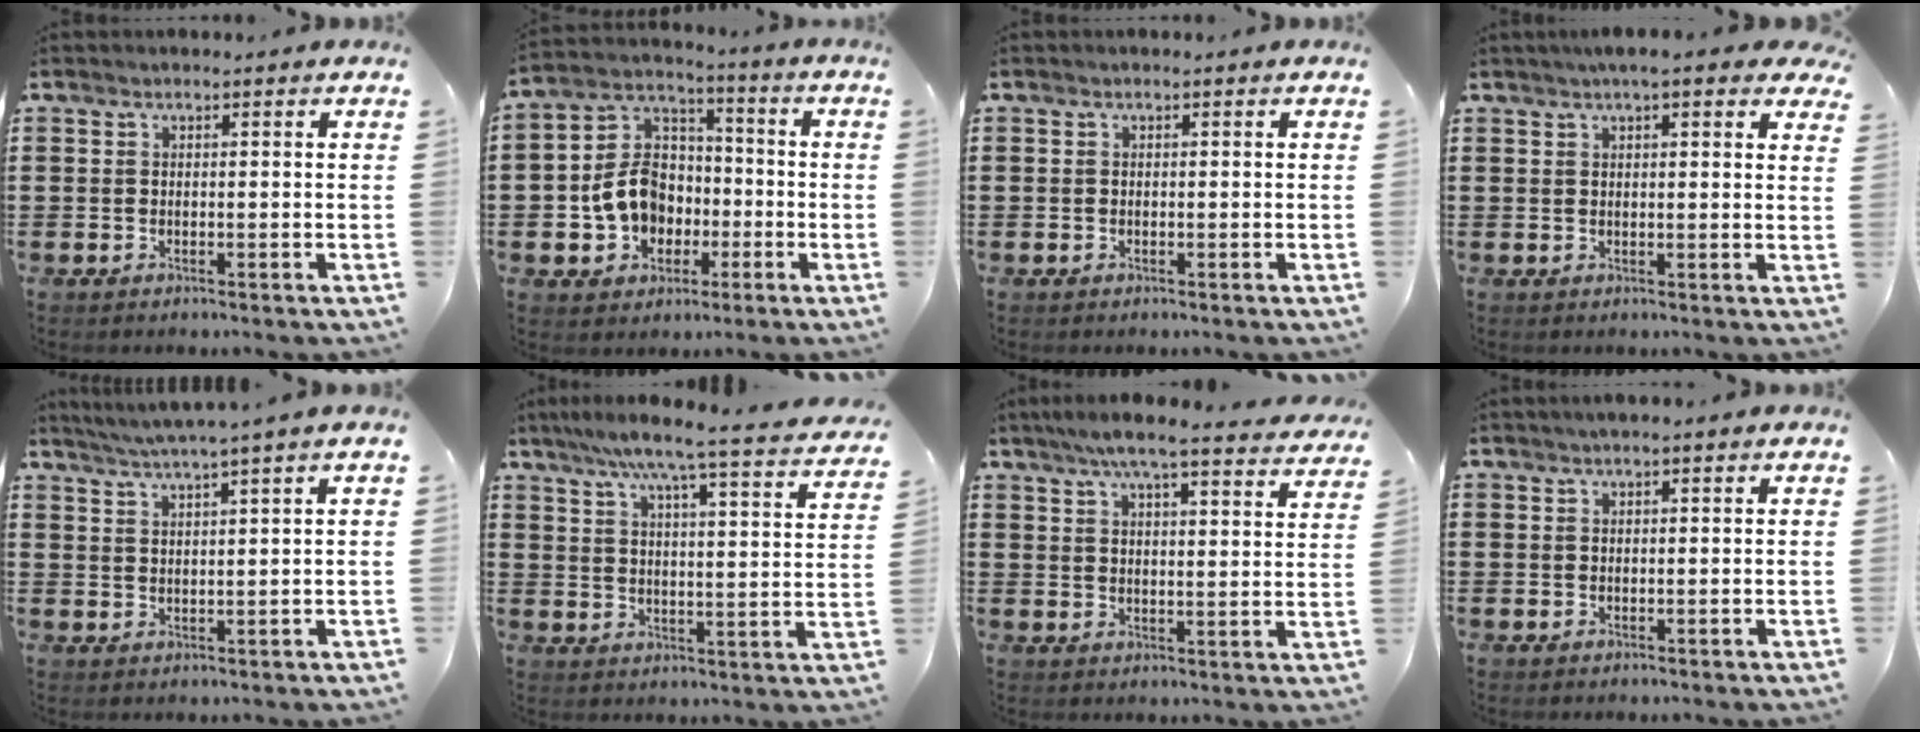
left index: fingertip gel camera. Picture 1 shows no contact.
{"total": 9.6, "force": [-2.4, 8.2, 4.5], "torque": [-0.129, 0.022, -0.047]}
{"total": 0.0}
{"total": 3.6, "force": [2.7, 0.4, 2.4], "torque": [-0.054, 0.006, 0.049]}
{"total": 2.7, "force": [2.2, -0.8, 1.4], "torque": [-0.030, -0.008, 0.037]}
{"total": 7.0, "force": [6.0, -0.7, 3.6], "torque": [-0.086, -0.044, 0.094]}
{"total": 6.4, "force": [5.6, 0.1, 3.1], "torque": [-0.079, -0.019, 0.099]}
{"total": 0.6, "force": [0.3, 0.1, 0.6], "torque": [-0.010, 0.001, 0.006]}